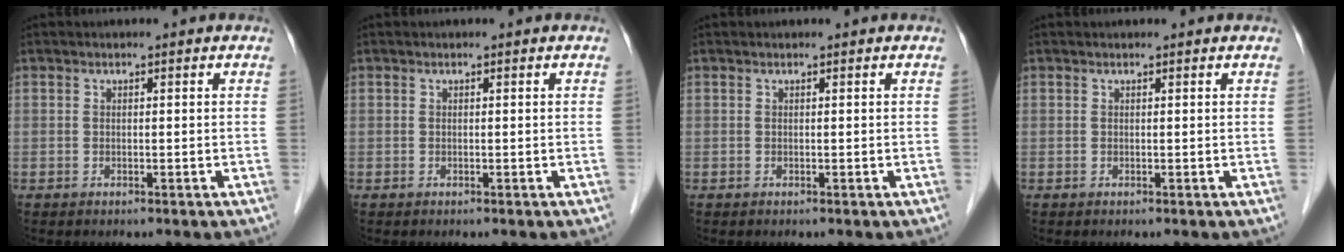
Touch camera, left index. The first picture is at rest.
{"total": 0.0}
{"total": 0.0}
{"total": 0.8, "force": [0.7, 0.1, 0.2], "torque": [-0.007, 0.010, 0.011]}